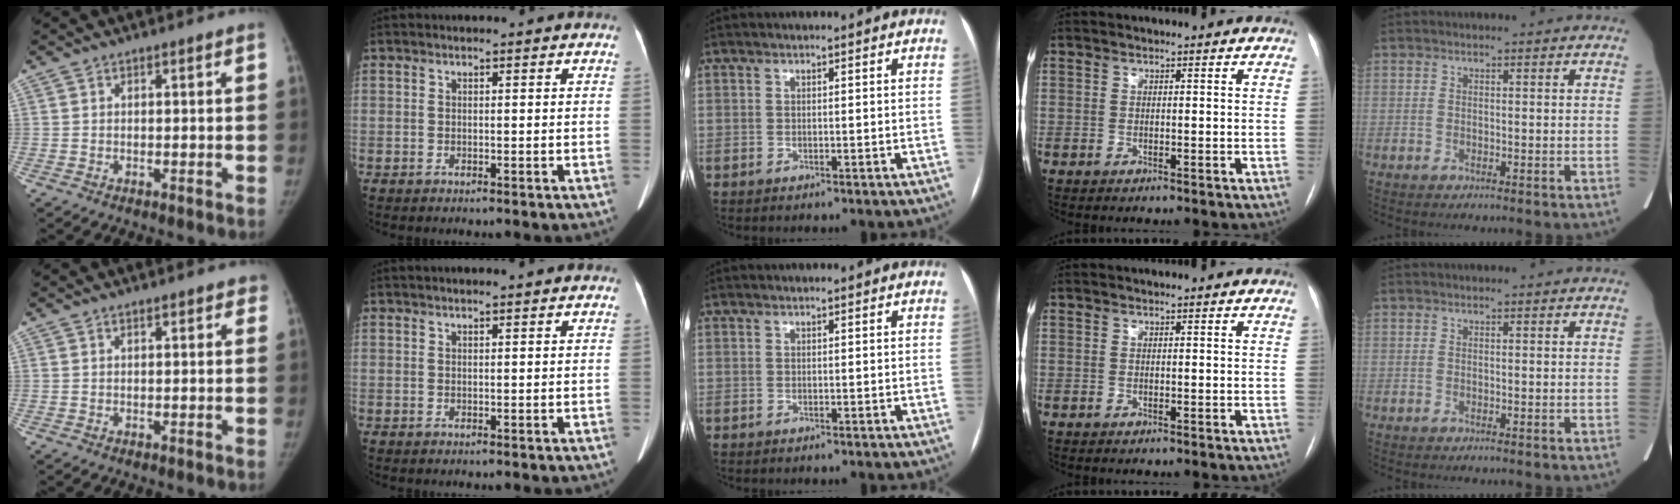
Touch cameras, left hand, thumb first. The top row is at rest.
{"thumb": {"total": 1.4, "force": [1.0, 0.7, 0.8], "torque": [0.006, -0.002, 0.005]}, "index": {"total": 2.1, "force": [1.8, 0.3, 1.1], "torque": [-0.013, 0.023, 0.027]}}